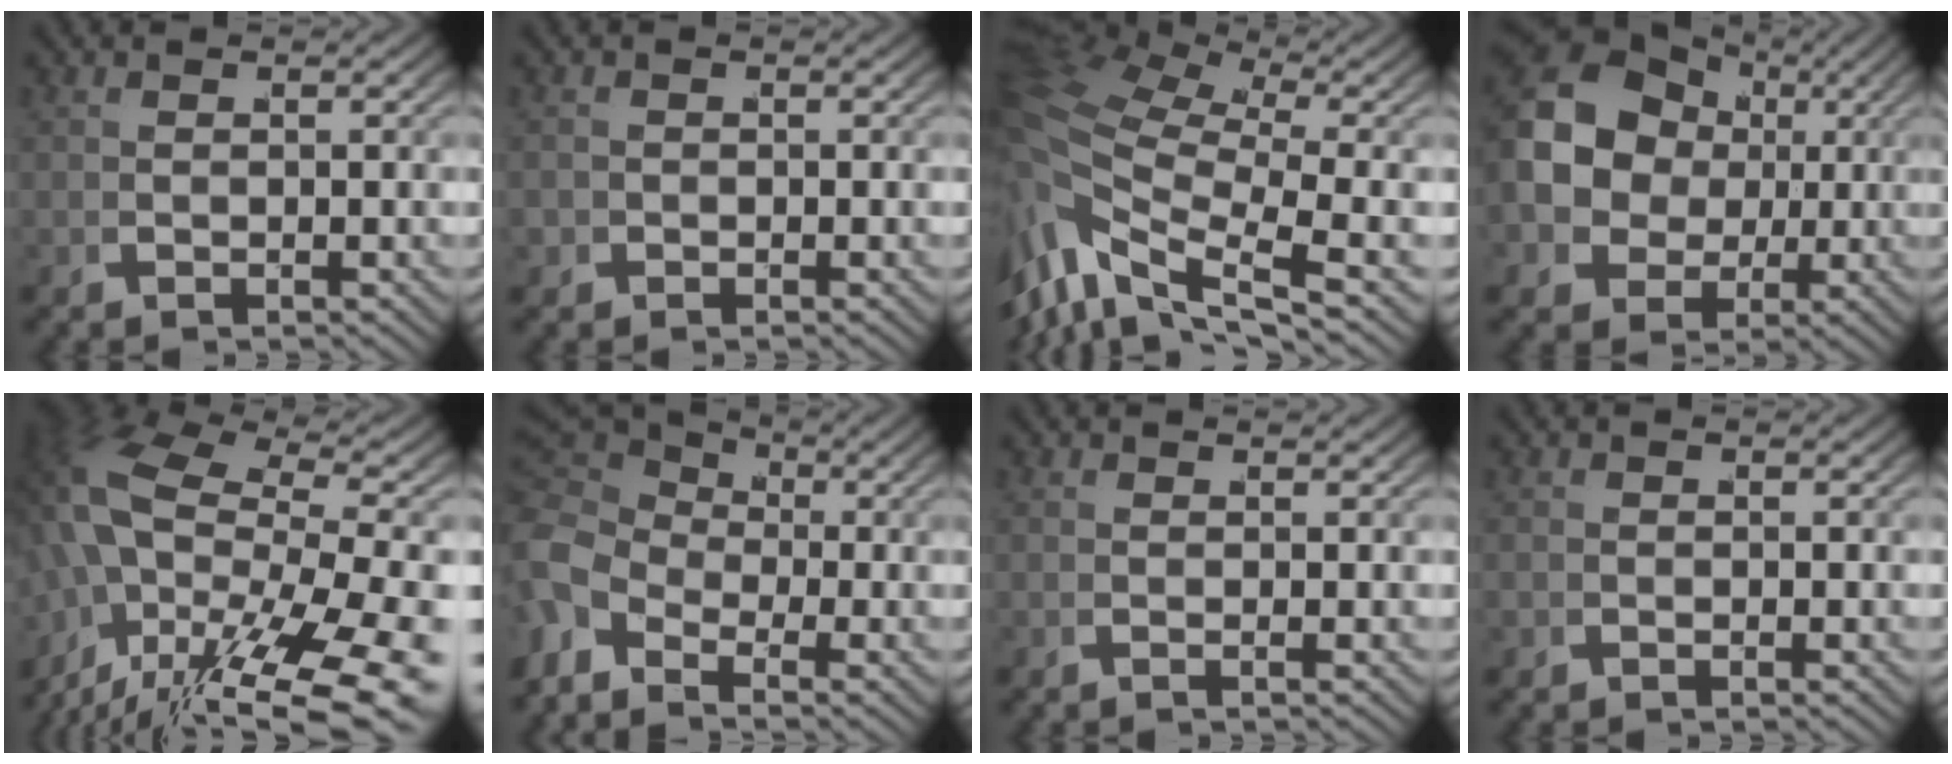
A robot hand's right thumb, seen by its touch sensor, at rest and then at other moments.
{"total": 1.6, "force": [-0.5, 1.4, 0.4], "torque": [-0.008, -0.003, -0.011]}
{"total": 9.7, "force": [1.1, 5.9, 7.7], "torque": [-0.174, -0.004, 0.014]}
{"total": 12.4, "force": [0.7, 10.3, 7.0], "torque": [-0.173, -0.045, 0.016]}
{"total": 13.2, "force": [-4.3, 7.4, 10.1], "torque": [-0.206, -0.052, -0.041]}
{"total": 4.9, "force": [1.5, 3.2, 3.5], "torque": [-0.039, 0.022, 0.004]}
{"total": 0.9, "force": [0.3, -0.8, -0.2], "torque": [0.008, 0.007, 0.001]}
{"total": 0.5, "force": [-0.2, 0.5, 0.0], "torque": [-0.002, 0.000, -0.007]}